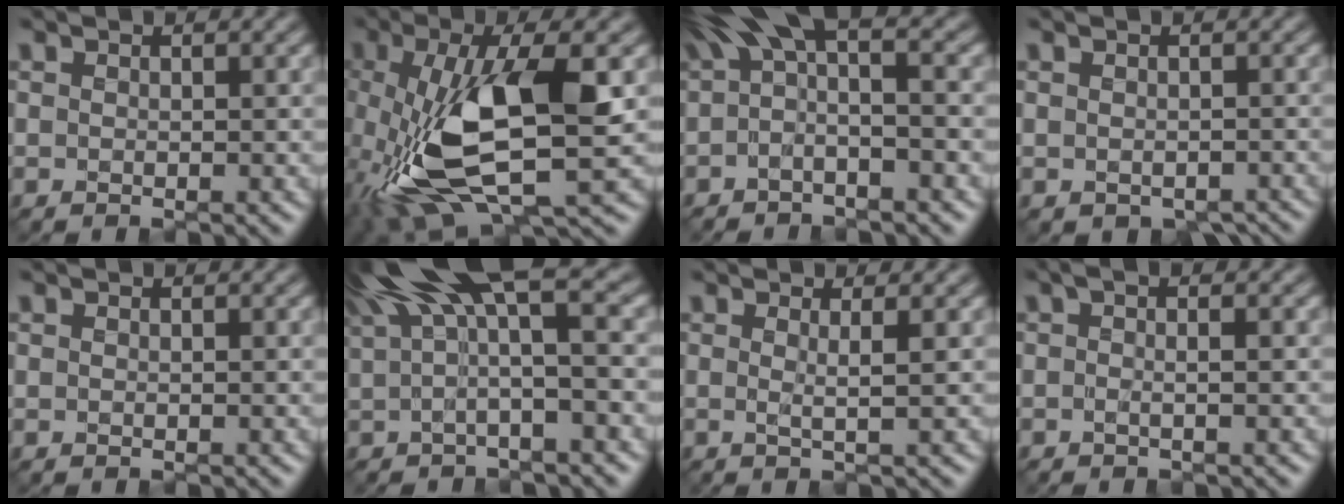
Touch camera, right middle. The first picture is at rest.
{"total": 10.5, "force": [-2.0, 3.8, 9.6], "torque": [-0.204, -0.007, -0.039]}
{"total": 6.1, "force": [1.7, 1.9, 5.6], "torque": [-0.099, 0.026, 0.019]}
{"total": 2.0, "force": [-0.7, 1.3, 1.4], "torque": [-0.018, -0.008, -0.005]}
{"total": 0.0}
{"total": 9.7, "force": [4.5, 2.4, 8.2], "torque": [-0.147, 0.027, 0.074]}
{"total": 1.1, "force": [0.1, -0.1, 1.1], "torque": [-0.016, -0.002, -0.007]}
{"total": 2.7, "force": [1.0, 0.9, 2.3], "torque": [-0.027, 0.017, -0.005]}